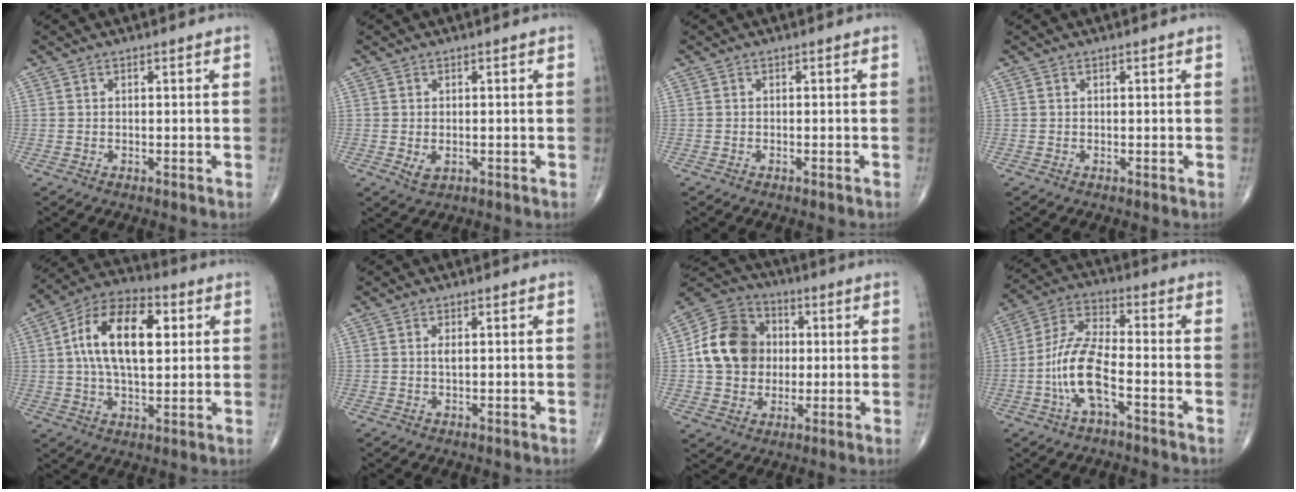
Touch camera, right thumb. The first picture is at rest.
{"total": 2.1, "force": [-0.3, 1.4, 1.6], "torque": [-0.020, -0.002, 0.000]}
{"total": 0.7, "force": [-0.6, 0.1, 0.4], "torque": [-0.012, 0.001, -0.006]}
{"total": 0.0}
{"total": 16.7, "force": [3.3, 8.7, 13.9], "torque": [-0.232, 0.015, 0.050]}
{"total": 1.1, "force": [0.2, 0.3, 1.1], "torque": [-0.023, -0.001, 0.003]}
{"total": 14.5, "force": [1.1, 12.1, 7.9], "torque": [-0.122, 0.019, 0.015]}
{"total": 10.9, "force": [-3.7, 3.8, 9.6], "torque": [-0.205, 0.038, -0.074]}